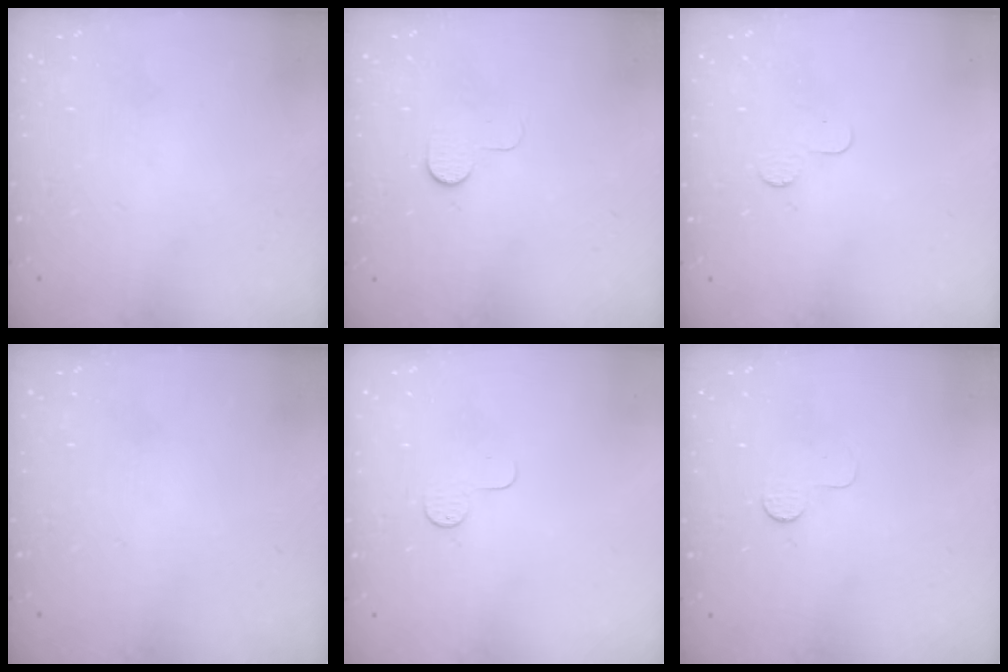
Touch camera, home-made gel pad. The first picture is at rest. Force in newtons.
{"total": 5.3, "press": 5.3, "slide": 0.5}
{"total": 2.3, "press": 2.3, "slide": 0.2}
{"total": 0.0}
{"total": 4.0, "press": 4.0, "slide": 0.4}
{"total": 3.2, "press": 3.1, "slide": 0.3}